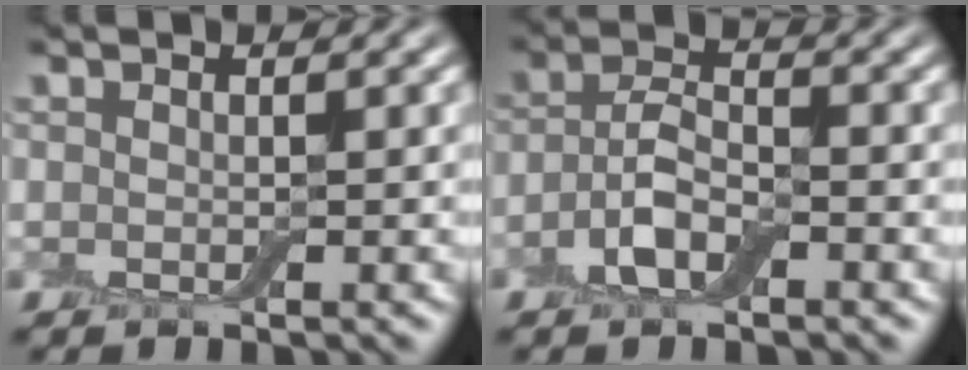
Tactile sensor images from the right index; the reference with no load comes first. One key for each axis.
{"total": 3.6, "fx": -1.6, "fy": 1.7, "fz": 2.8, "tx": -0.058, "ty": 0.003, "tz": -0.038}